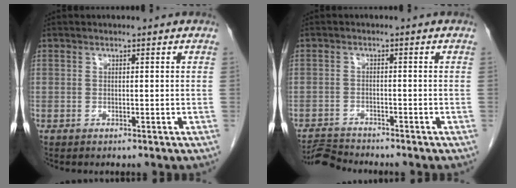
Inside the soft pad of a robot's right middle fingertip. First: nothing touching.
{"total": 3.6, "force": [-3.5, -0.5, -0.3], "torque": [0.007, -0.016, -0.061]}